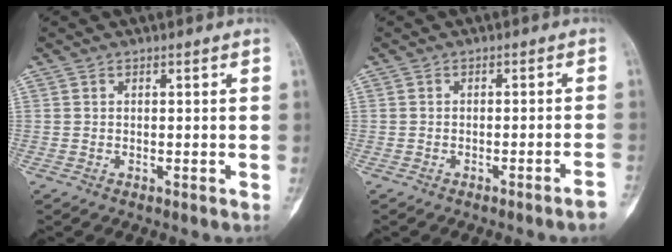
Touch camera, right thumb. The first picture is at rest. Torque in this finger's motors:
{"motor_torque": [0.47, 0.38, 0.26, -0.13, 0.02]}